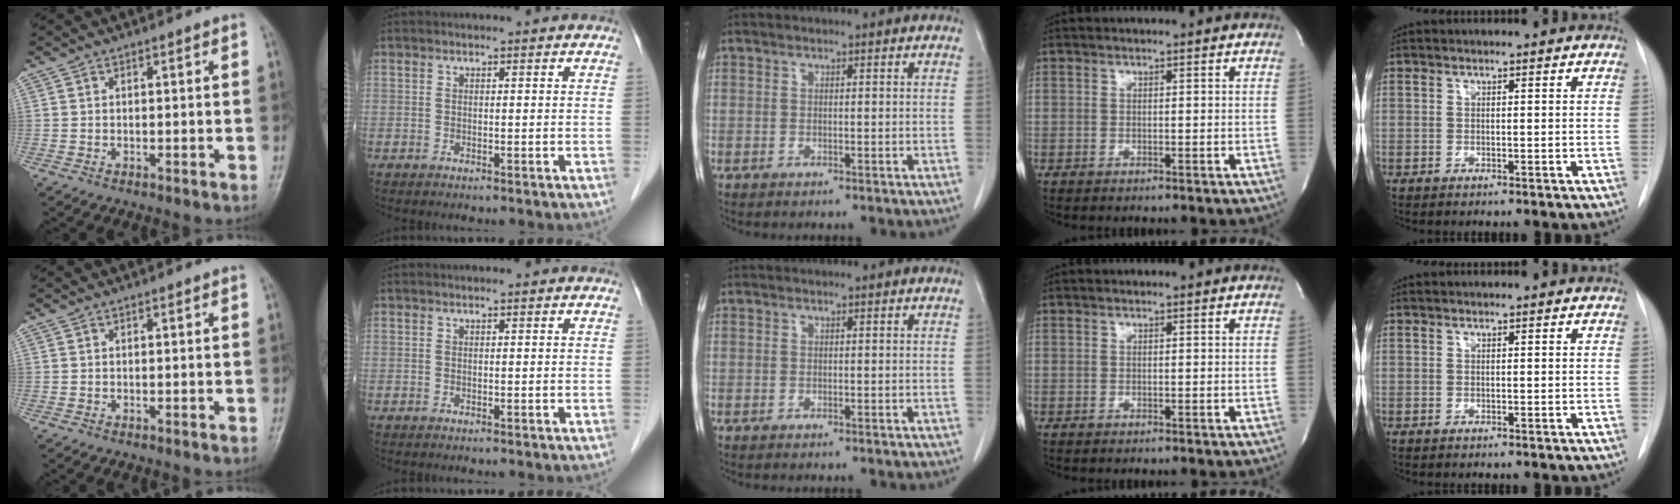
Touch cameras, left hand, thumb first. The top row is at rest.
{}